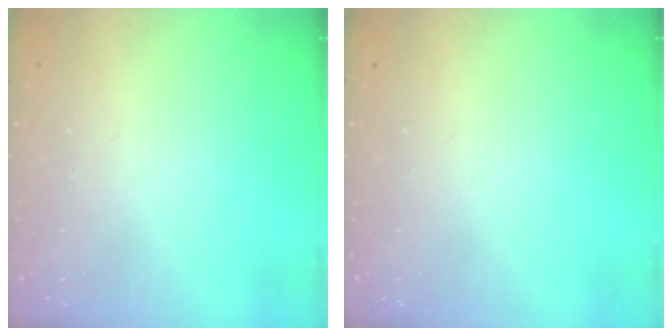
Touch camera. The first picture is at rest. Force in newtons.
{"total": 0.0}